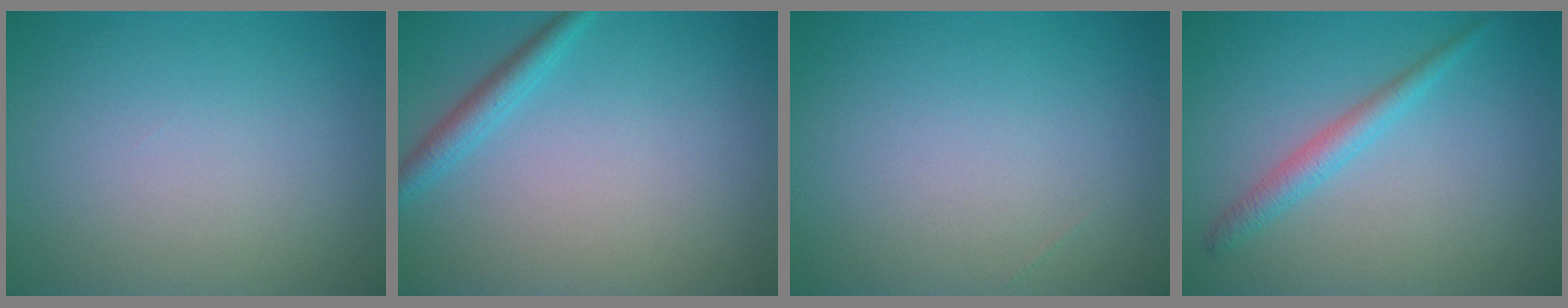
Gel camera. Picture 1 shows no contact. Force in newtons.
{"total": 2.0, "press": 2.0, "slide": 0.1}
{"total": 0.0}
{"total": 2.2, "press": 2.2, "slide": 0.1}